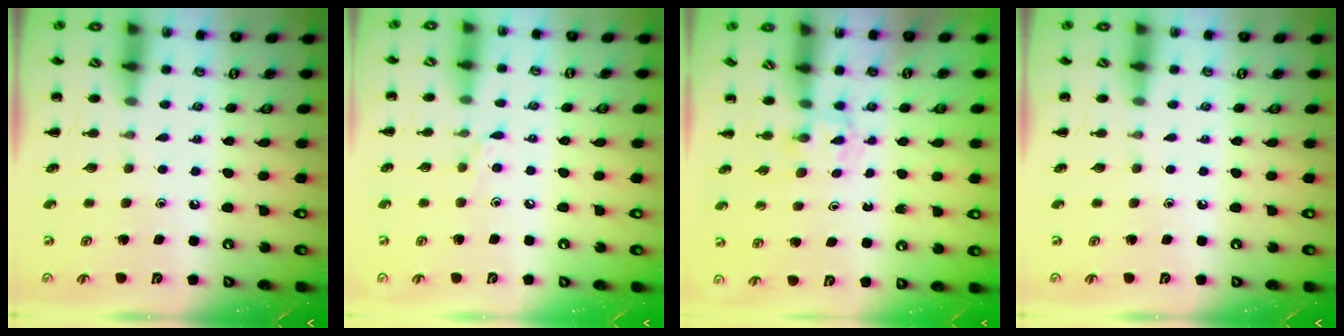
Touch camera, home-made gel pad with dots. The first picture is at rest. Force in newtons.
{"total": 5.1, "press": 4.9, "slide": 1.6}
{"total": 2.3, "press": 2.1, "slide": 0.9}
{"total": 0.0}